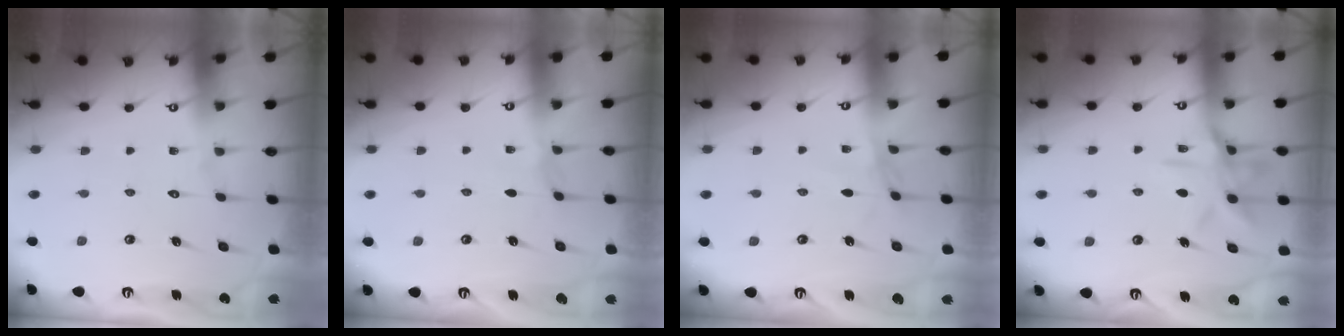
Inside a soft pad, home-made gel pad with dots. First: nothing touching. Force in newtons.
{"total": 2.3, "press": 2.3, "slide": 0.4}
{"total": 1.4, "press": 1.3, "slide": 0.3}
{"total": 12.6, "press": 12.6, "slide": 1.0}